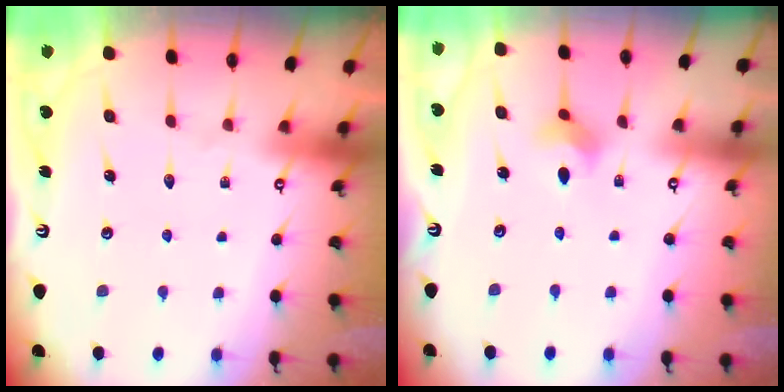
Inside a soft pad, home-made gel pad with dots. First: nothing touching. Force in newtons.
{"total": 3.2, "press": 3.2, "slide": 0.6}